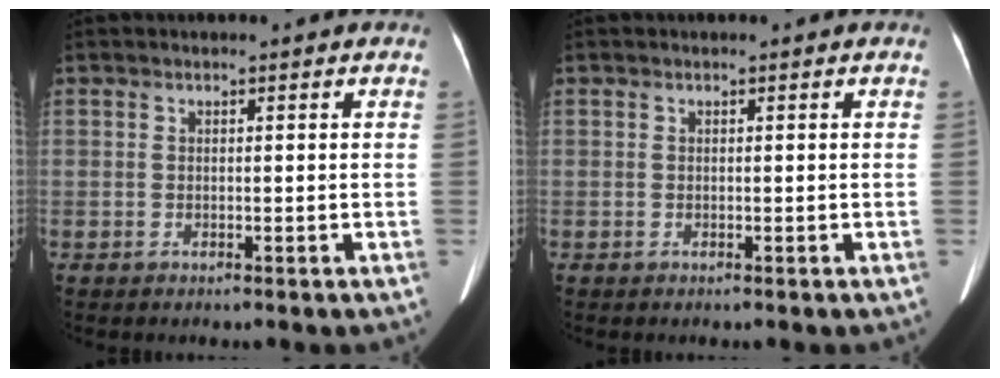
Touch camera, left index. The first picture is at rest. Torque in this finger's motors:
{"motor_torque": [-0.02, -0.05, -0.03, 0.00]}